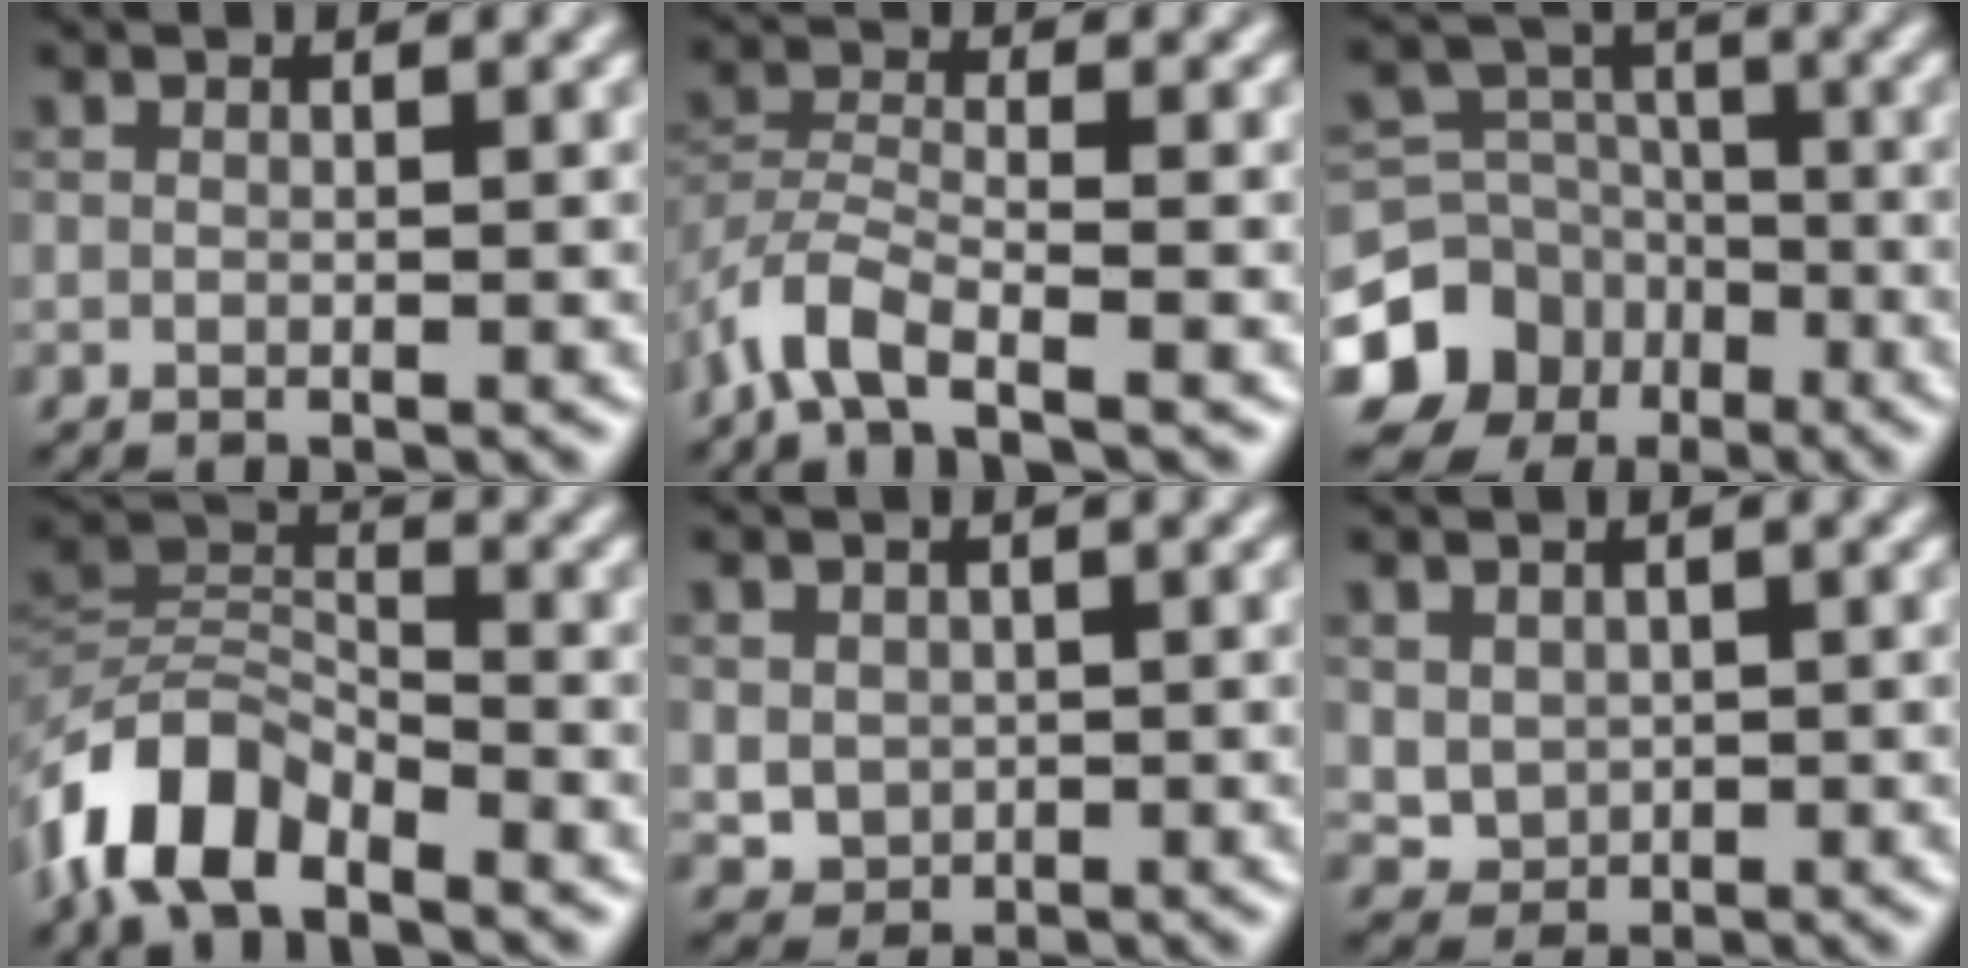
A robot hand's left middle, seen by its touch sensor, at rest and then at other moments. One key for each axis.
{"total": 4.2, "fx": -3.1, "fy": 1.1, "fz": 2.6, "tx": -0.052, "ty": 0.000, "tz": -0.073}
{"total": 13.2, "fx": -7.1, "fy": 10.9, "fz": 2.7, "tx": -0.070, "ty": -0.047, "tz": -0.136}
{"total": 6.7, "fx": -4.6, "fy": 3.2, "fz": 3.8, "tx": -0.066, "ty": 0.005, "tz": -0.098}
{"total": 2.1, "fx": 0.2, "fy": 1.9, "fz": 1.0, "tx": -0.023, "ty": -0.003, "tz": 0.007}
{"total": 2.1, "fx": 0.4, "fy": 1.8, "fz": 0.9, "tx": -0.022, "ty": -0.004, "tz": 0.013}